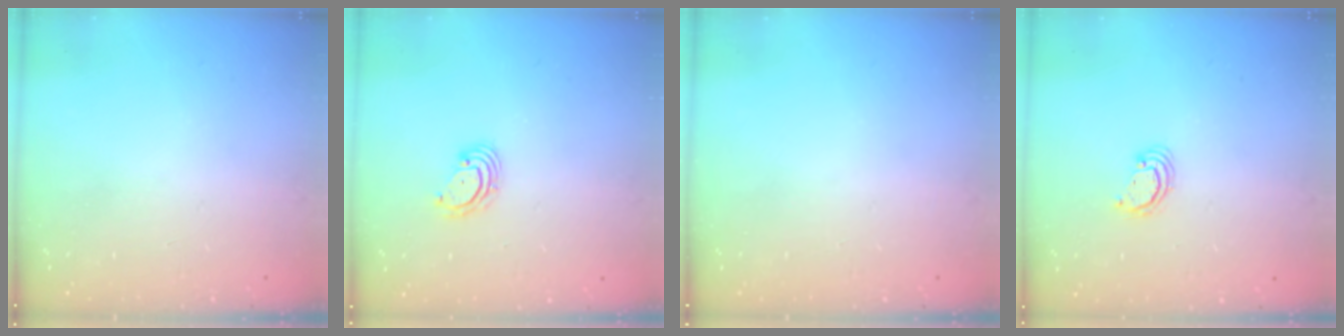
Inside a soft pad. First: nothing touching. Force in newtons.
{"total": 3.2, "press": 3.2, "slide": 0.1}
{"total": 0.0}
{"total": 2.4, "press": 2.4, "slide": 0.3}